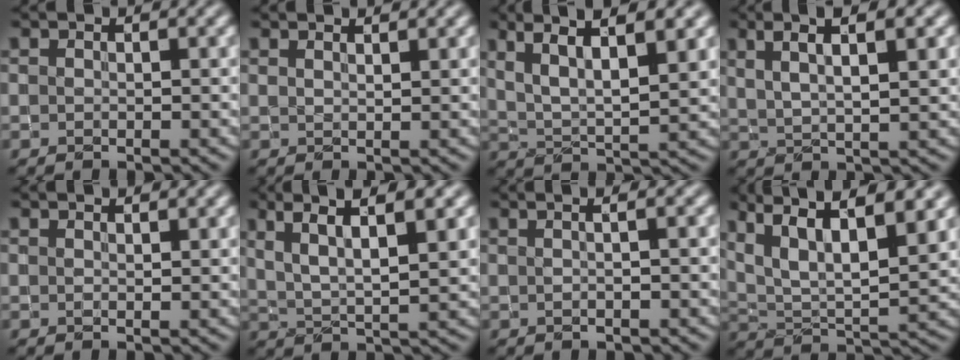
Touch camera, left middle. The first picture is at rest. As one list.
[{"total": 1.9, "force": [1.5, 0.6, 0.9], "torque": [-0.002, -0.001, 0.007]}, {"total": 6.5, "force": [3.8, 1.6, 5.1], "torque": [-0.094, 0.003, 0.075]}, {"total": 5.4, "force": [3.0, 1.3, 4.3], "torque": [-0.070, 0.008, 0.049]}, {"total": 1.0, "force": [0.9, 0.1, 0.4], "torque": [-0.010, -0.005, 0.011]}, {"total": 6.0, "force": [3.3, 1.3, 4.9], "torque": [-0.089, 0.004, 0.064]}, {"total": 4.2, "force": [1.3, 2.0, 3.4], "torque": [-0.018, 0.018, -0.017]}, {"total": 11.1, "force": [6.5, 3.7, 8.1], "torque": [-0.156, 0.019, 0.092]}]